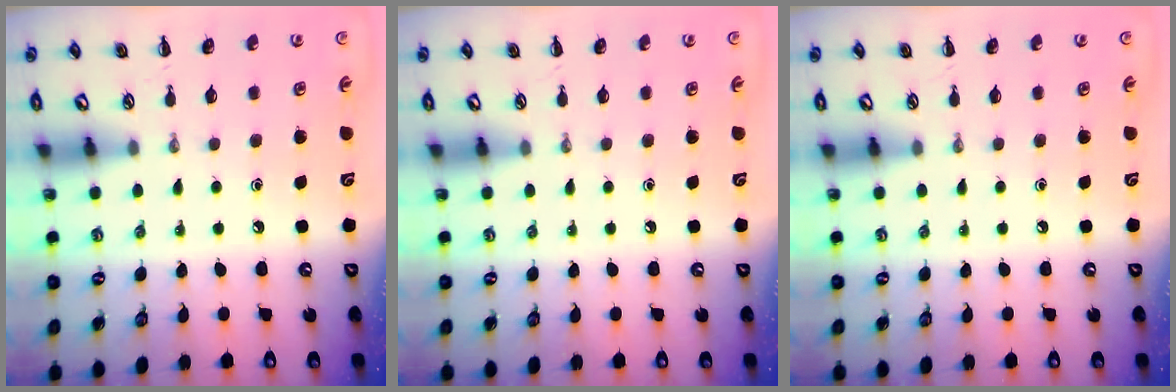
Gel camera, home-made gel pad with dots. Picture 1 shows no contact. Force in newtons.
{"total": 0.0}
{"total": 0.0}